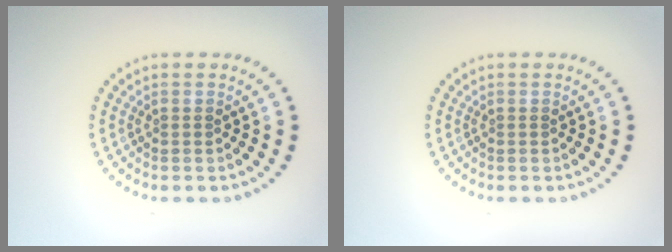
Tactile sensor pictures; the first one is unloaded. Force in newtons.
{"total": 0.0}